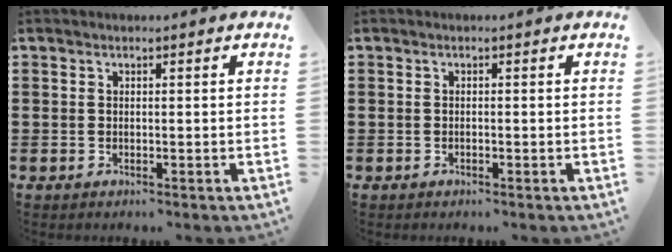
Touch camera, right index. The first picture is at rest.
{"total": 0.0}